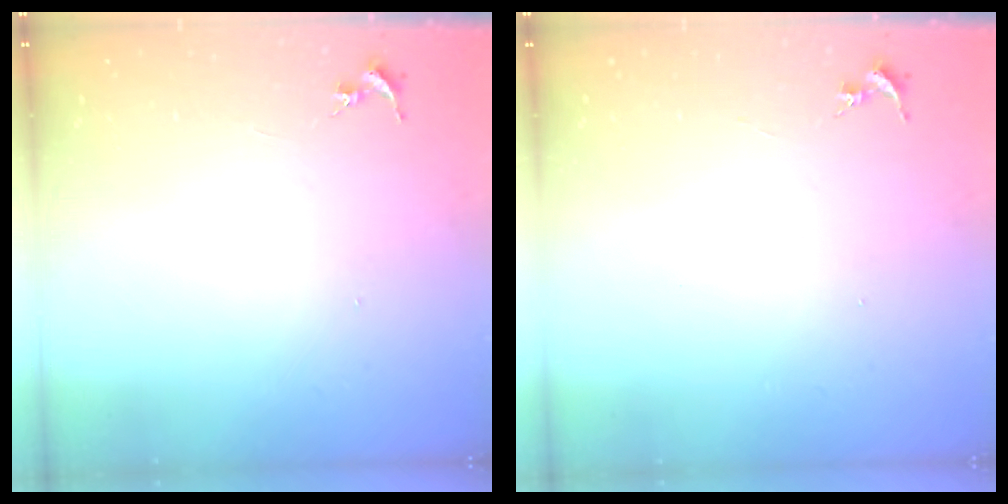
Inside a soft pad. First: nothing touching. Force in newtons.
{"total": 0.0}